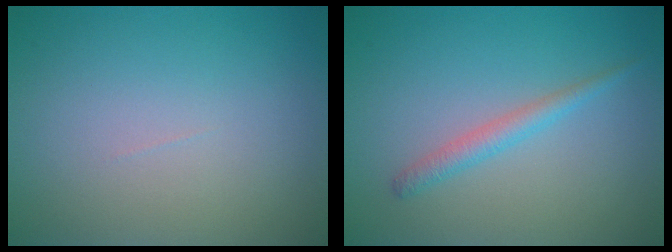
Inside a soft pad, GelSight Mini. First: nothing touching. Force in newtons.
{"total": 1.7, "press": 1.7, "slide": 0.1}